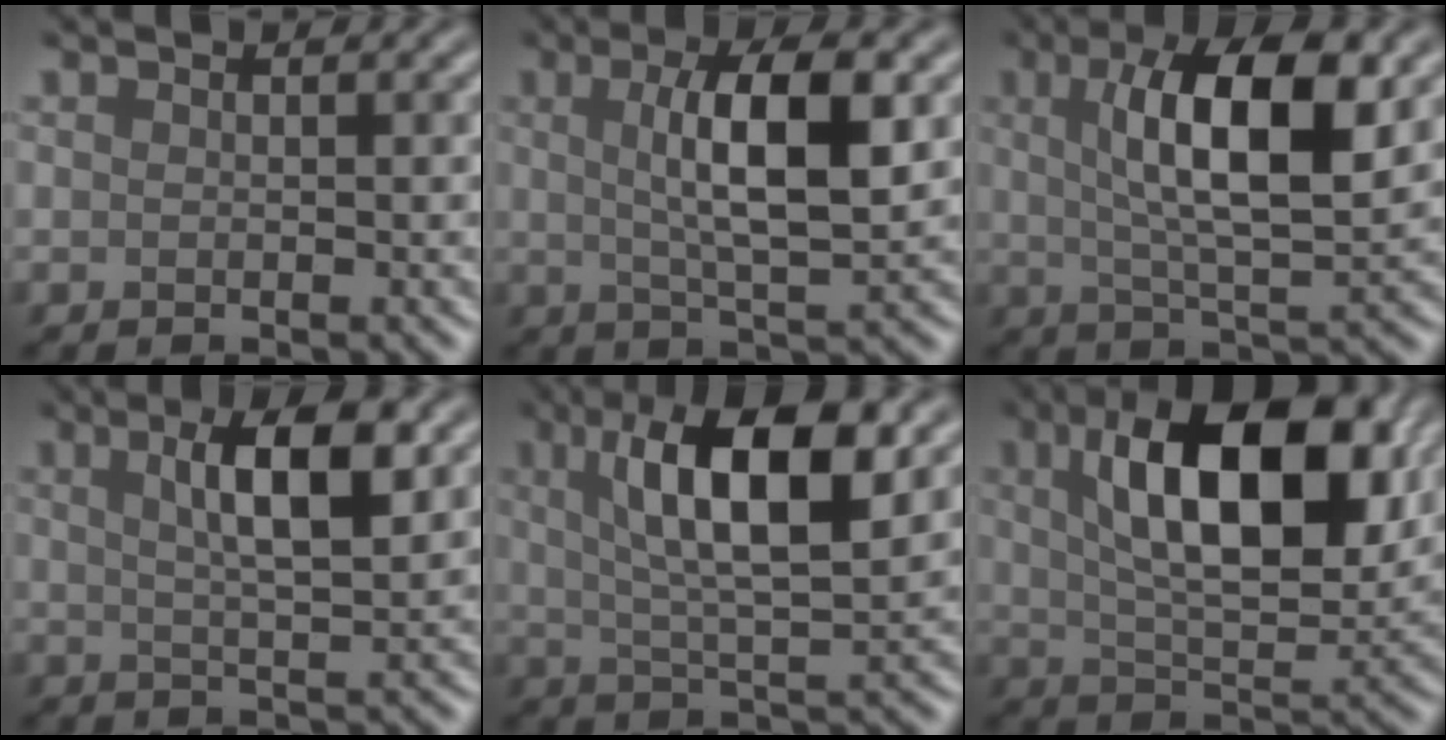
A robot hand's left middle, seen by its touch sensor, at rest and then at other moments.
{"total": 6.3, "force": [0.8, 1.4, 6.1], "torque": [-0.099, 0.010, 0.022]}
{"total": 8.4, "force": [1.7, 2.3, 7.9], "torque": [-0.128, 0.008, 0.036]}
{"total": 5.5, "force": [1.6, 1.2, 5.1], "torque": [-0.079, 0.007, 0.032]}
{"total": 8.9, "force": [2.4, 2.5, 8.2], "torque": [-0.135, 0.011, 0.047]}
{"total": 11.5, "force": [3.2, 5.0, 9.9], "torque": [-0.146, 0.011, 0.054]}